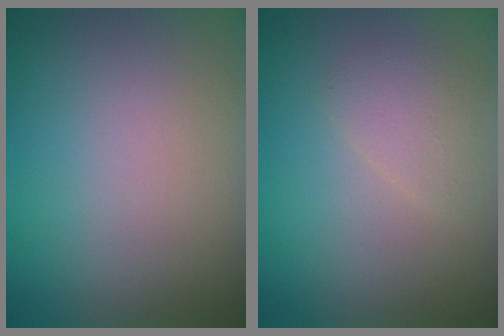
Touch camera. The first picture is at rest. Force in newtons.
{"total": 1.5, "press": 1.5, "slide": 0.1}